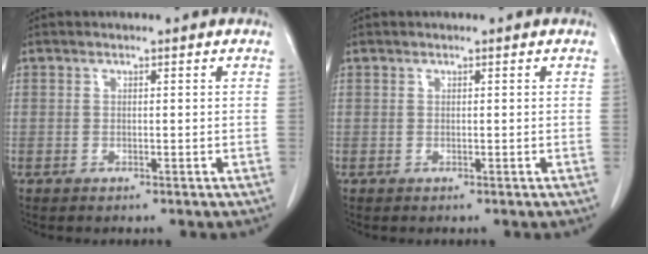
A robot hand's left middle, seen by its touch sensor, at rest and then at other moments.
{"total": 0.0}